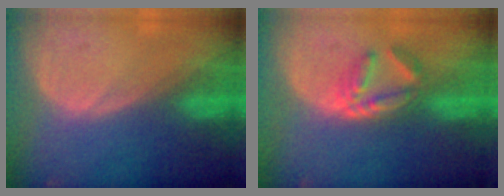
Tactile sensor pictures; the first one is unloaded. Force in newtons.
{"total": 5.9, "press": 5.2, "slide": 2.9}